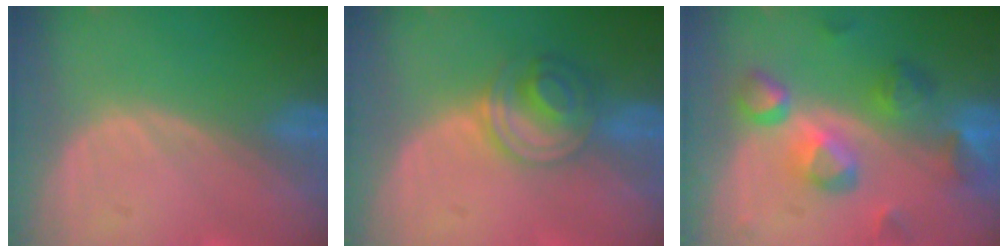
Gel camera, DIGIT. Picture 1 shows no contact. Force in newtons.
{"total": 6.1, "press": 5.4, "slide": 2.8}
{"total": 9.4, "press": 8.3, "slide": 4.4}